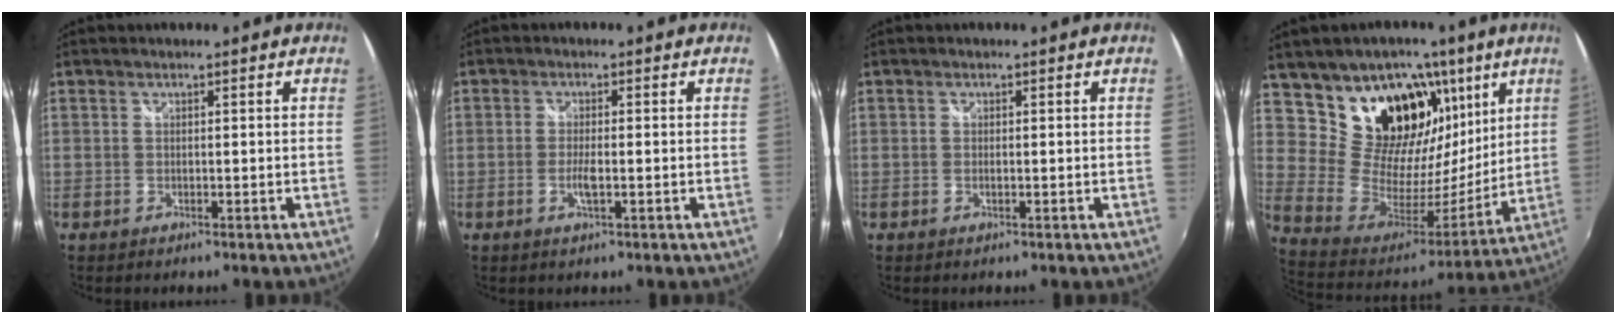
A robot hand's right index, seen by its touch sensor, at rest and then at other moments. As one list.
[{"total": 2.9, "force": [-1.0, 0.5, 2.7], "torque": [-0.054, -0.006, -0.018]}, {"total": 0.7, "force": [-0.3, 0.2, 0.7], "torque": [-0.014, -0.001, -0.005]}, {"total": 21.5, "force": [12.4, 14.5, 9.8], "torque": [-0.187, 0.002, 0.231]}]